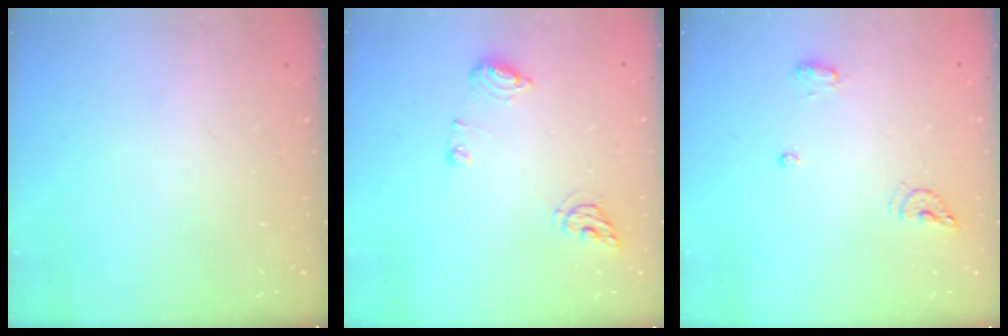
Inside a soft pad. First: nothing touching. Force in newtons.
{"total": 8.9, "press": 8.8, "slide": 1.1}
{"total": 6.8, "press": 6.7, "slide": 1.2}